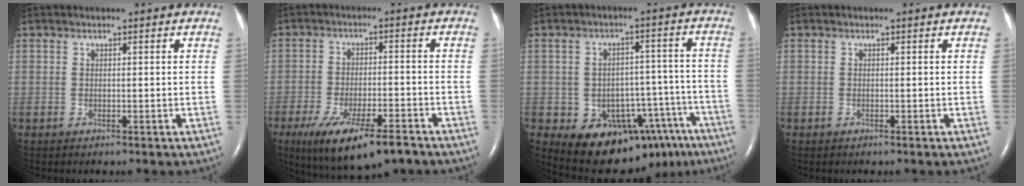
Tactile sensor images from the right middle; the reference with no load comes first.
{"total": 12.9, "force": [-8.7, 3.3, 8.9], "torque": [-0.148, -0.021, -0.140]}
{"total": 14.6, "force": [-9.2, 8.8, 7.1], "torque": [-0.069, 0.045, -0.117]}
{"total": 0.0}